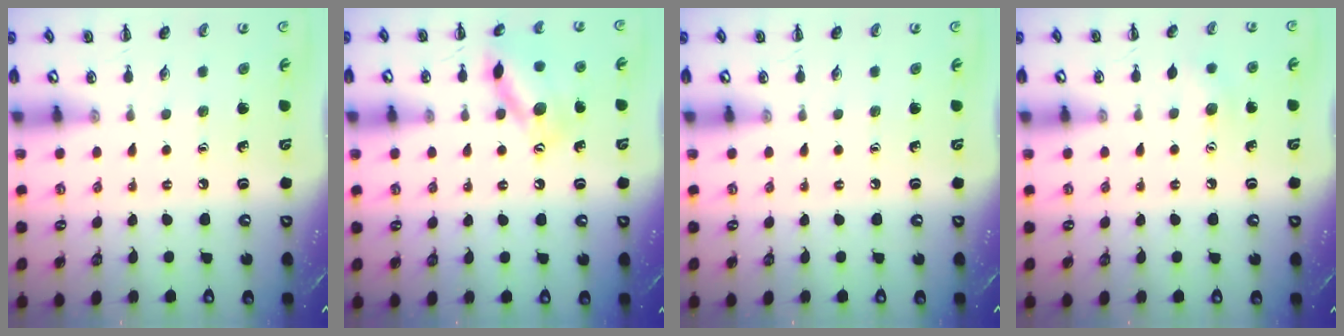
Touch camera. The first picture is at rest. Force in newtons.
{"total": 13.9, "press": 13.9, "slide": 1.1}
{"total": 0.0}
{"total": 6.5, "press": 6.3, "slide": 1.6}